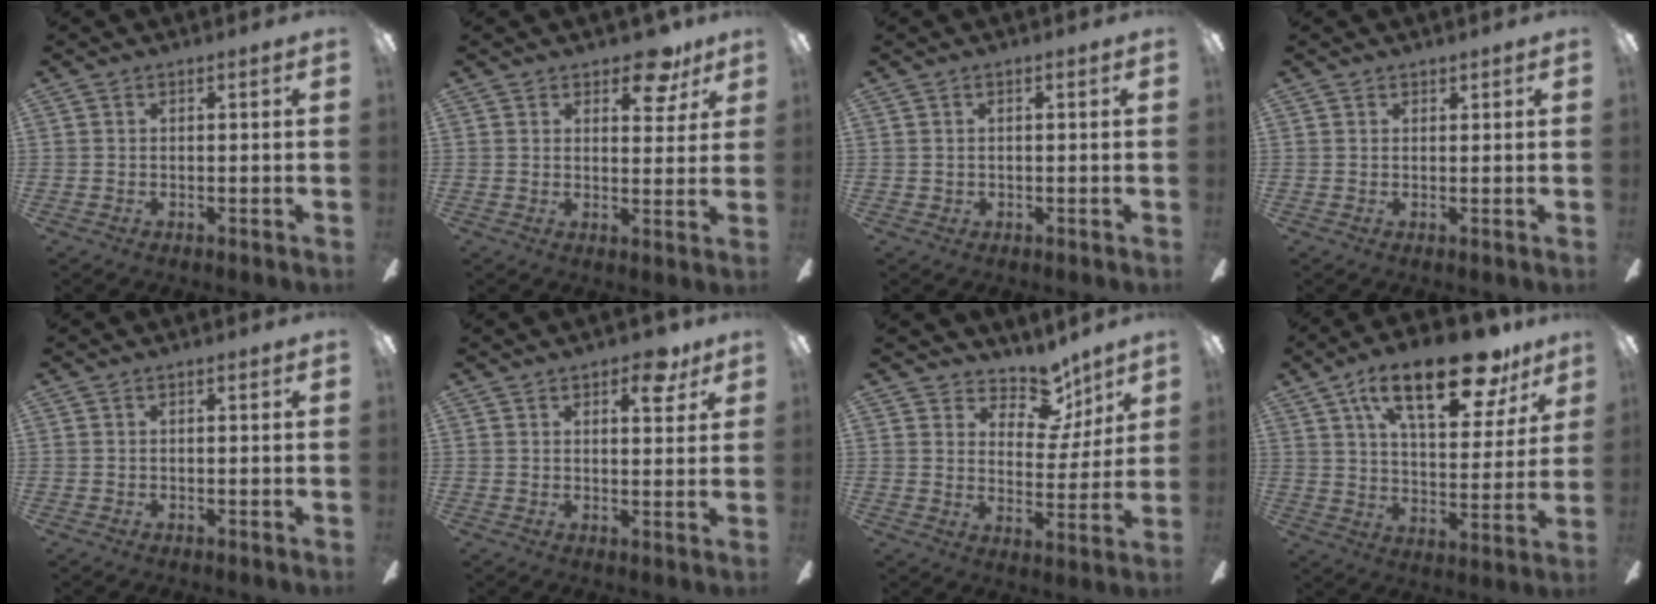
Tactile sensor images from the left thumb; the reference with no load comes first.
{"total": 9.1, "force": [6.2, 4.5, 4.9], "torque": [-0.046, -0.030, 0.104]}
{"total": 0.8, "force": [0.3, 0.7, 0.2], "torque": [-0.004, 0.006, 0.004]}
{"total": 1.0, "force": [0.9, 0.5, 0.0], "torque": [0.001, -0.001, 0.018]}
{"total": 0.0}
{"total": 6.1, "force": [3.8, 2.7, 3.9], "torque": [-0.037, -0.015, 0.059]}
{"total": 10.6, "force": [8.2, 5.6, 3.9], "torque": [-0.063, -0.056, 0.150]}
{"total": 22.2, "force": [13.6, 8.8, 15.2], "torque": [-0.230, -0.063, 0.221]}